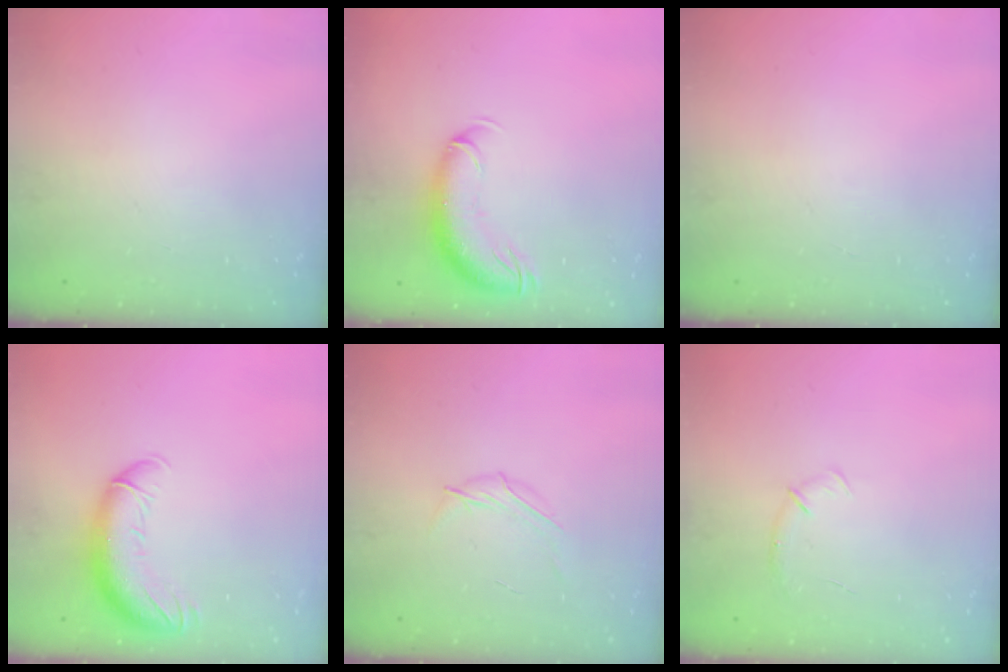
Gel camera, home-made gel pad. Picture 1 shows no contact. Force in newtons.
{"total": 12.1, "press": 11.8, "slide": 2.7}
{"total": 0.0}
{"total": 12.8, "press": 12.4, "slide": 3.1}
{"total": 5.2, "press": 5.1, "slide": 1.0}
{"total": 4.3, "press": 4.1, "slide": 1.1}